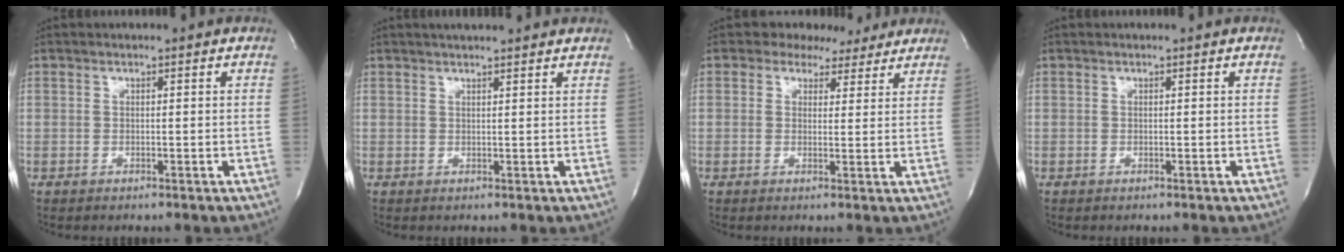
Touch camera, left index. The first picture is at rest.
{"total": 6.5, "force": [5.7, 0.3, 3.0], "torque": [-0.048, 0.017, 0.070]}
{"total": 5.6, "force": [4.6, 3.0, 0.8], "torque": [-0.008, 0.002, 0.049]}
{"total": 0.0}